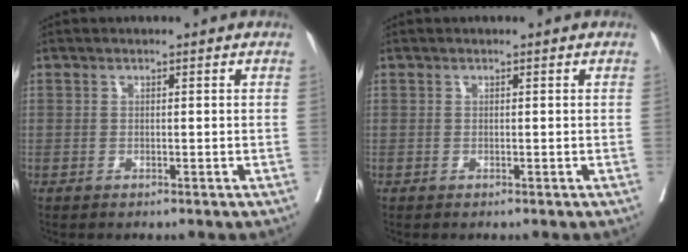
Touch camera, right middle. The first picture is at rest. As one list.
[{"total": 0.0}]